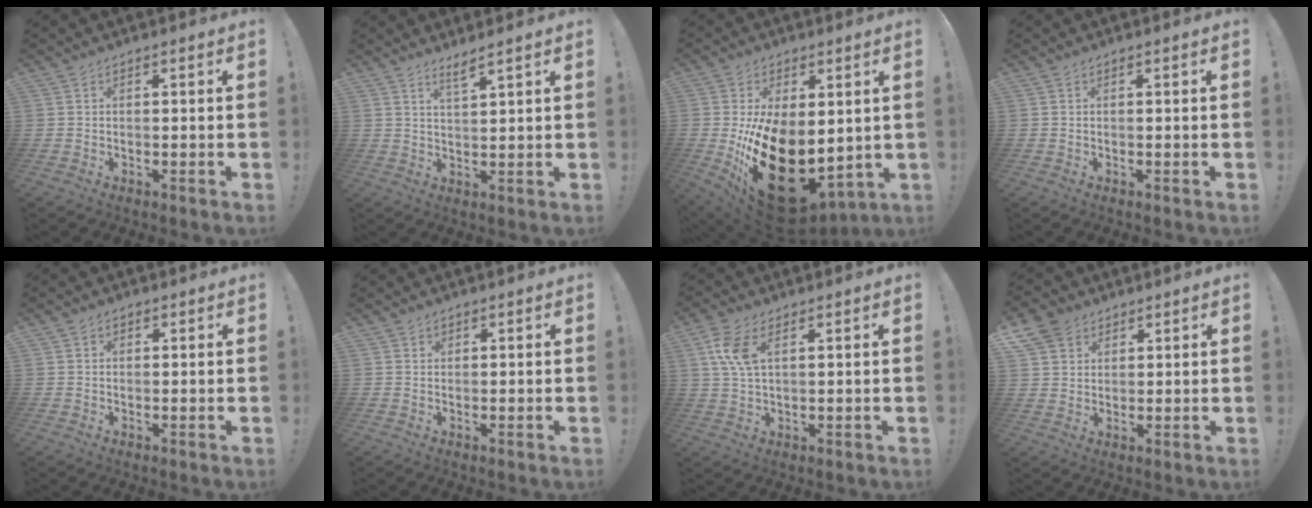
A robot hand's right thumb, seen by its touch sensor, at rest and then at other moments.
{"total": 3.9, "force": [3.1, 0.0, 2.3], "torque": [-0.037, -0.017, 0.051]}
{"total": 24.5, "force": [-5.2, 14.7, 19.0], "torque": [-0.333, 0.015, -0.057]}
{"total": 0.0}
{"total": 1.0, "force": [0.2, 0.9, 0.4], "torque": [-0.005, 0.002, 0.003]}
{"total": 1.0, "force": [0.7, 0.7, 0.1], "torque": [0.003, -0.002, 0.012]}
{"total": 7.9, "force": [3.1, 4.0, 6.1], "torque": [-0.135, -0.005, 0.056]}
{"total": 7.2, "force": [4.2, 5.5, 1.9], "torque": [-0.037, -0.019, 0.084]}